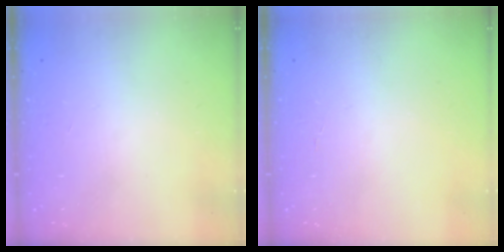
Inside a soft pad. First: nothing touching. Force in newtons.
{"total": 1.9, "press": 1.9, "slide": 0.2}